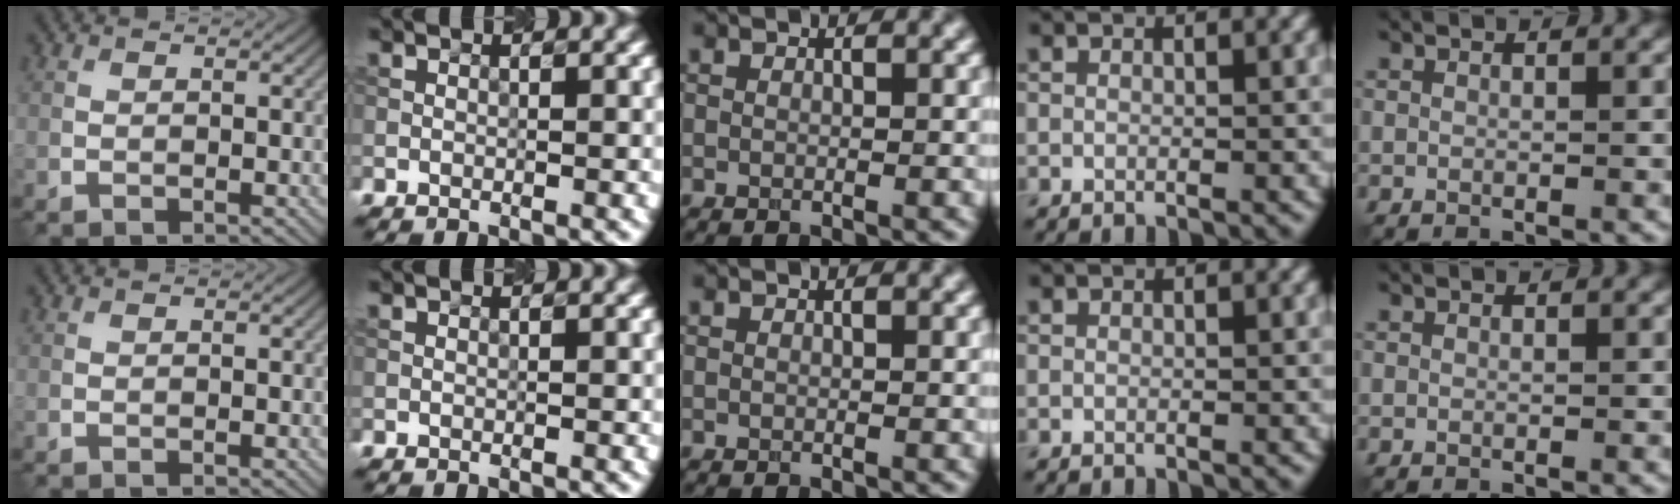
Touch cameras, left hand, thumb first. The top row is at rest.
{}